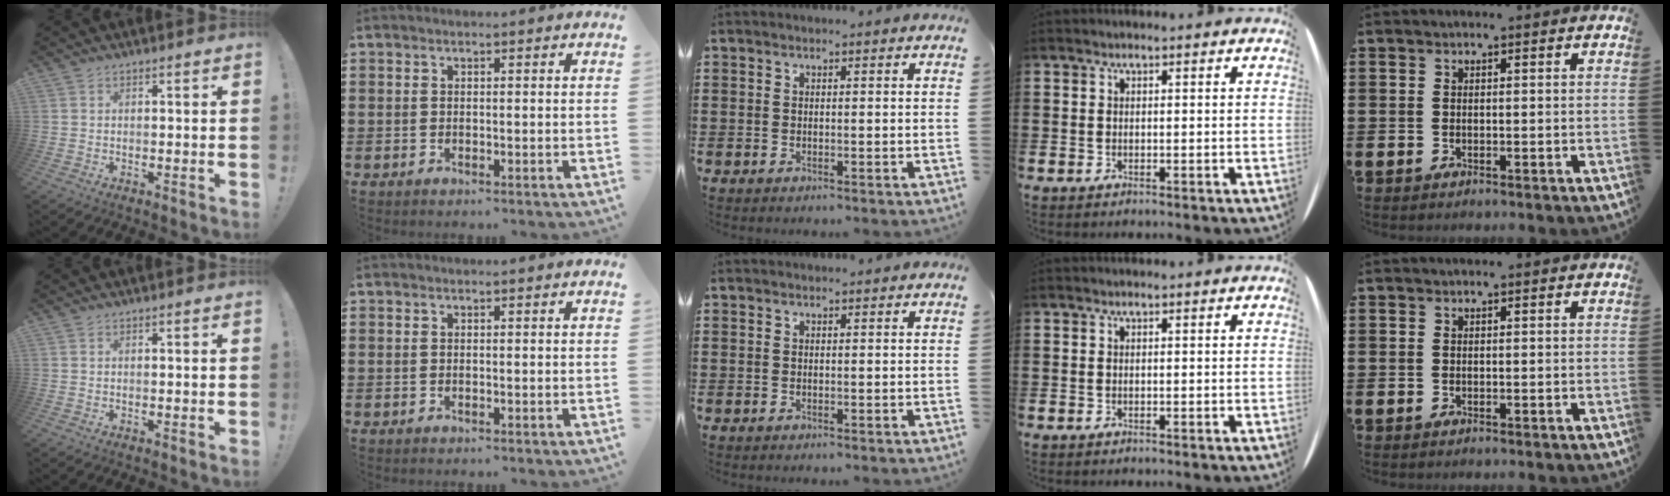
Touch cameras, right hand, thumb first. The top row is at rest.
{}